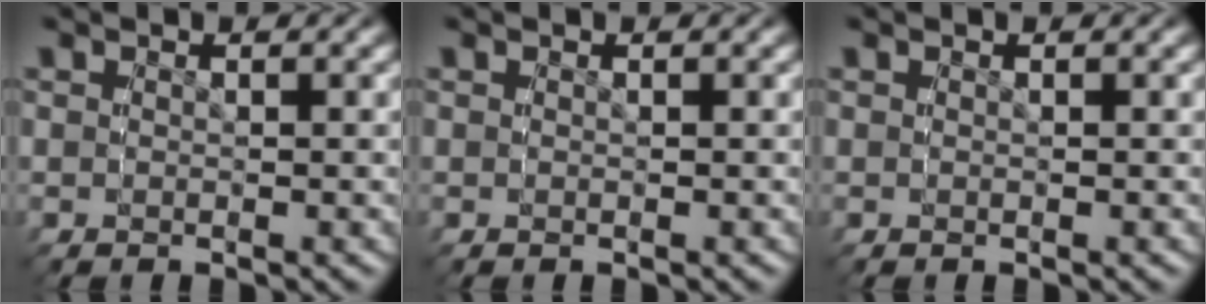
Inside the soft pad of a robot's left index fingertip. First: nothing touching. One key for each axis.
{"total": 0.0}
{"total": 0.0}